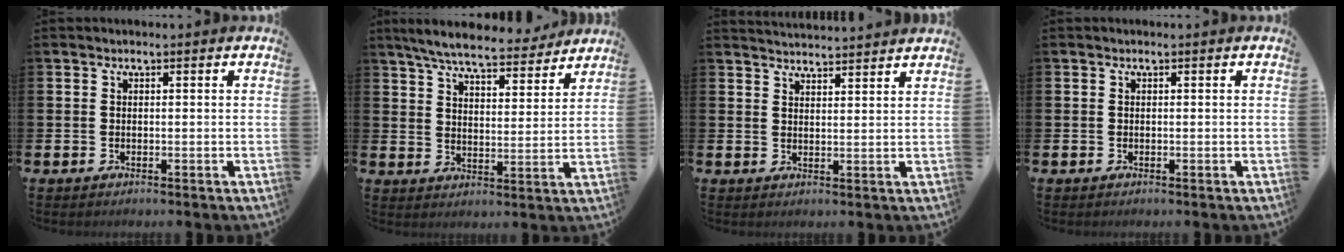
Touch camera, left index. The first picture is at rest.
{"total": 7.2, "force": [6.7, 1.3, 2.4], "torque": [-0.067, -0.037, 0.114]}
{"total": 3.4, "force": [3.3, -0.1, -0.2], "torque": [0.001, -0.022, 0.060]}
{"total": 0.0}